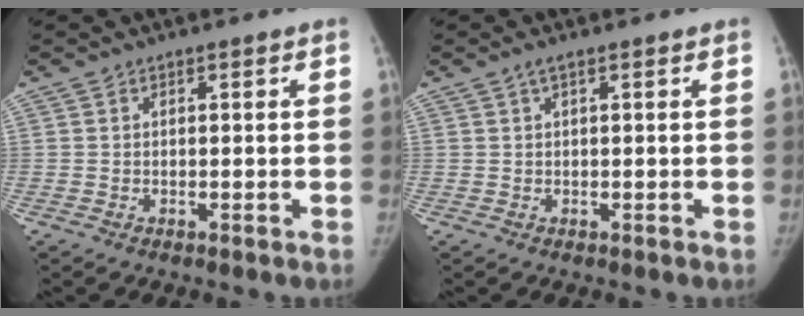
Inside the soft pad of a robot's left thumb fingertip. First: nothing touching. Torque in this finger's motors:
{"motor_torque": [-0.02, -0.05, 0.32, -0.24, 0.03]}